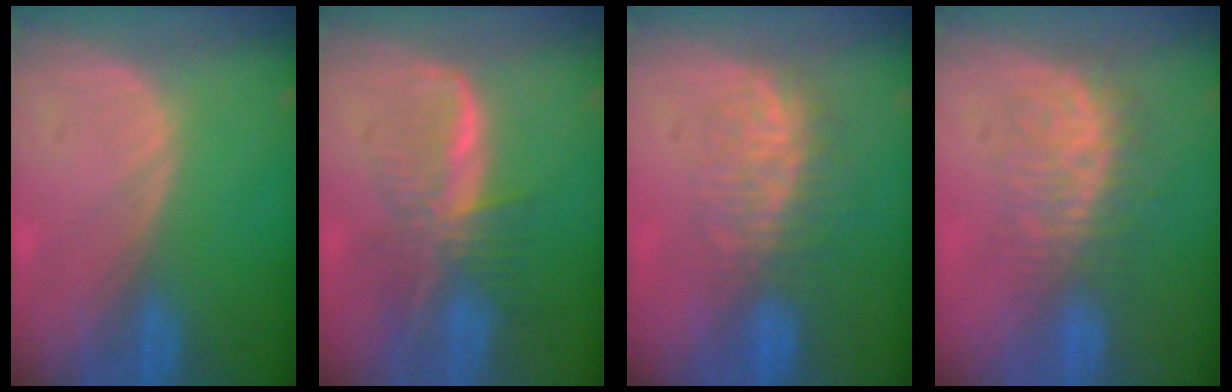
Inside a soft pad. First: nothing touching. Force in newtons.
{"total": 8.1, "press": 7.0, "slide": 4.1}
{"total": 7.7, "press": 7.1, "slide": 3.1}
{"total": 7.8, "press": 7.2, "slide": 2.9}